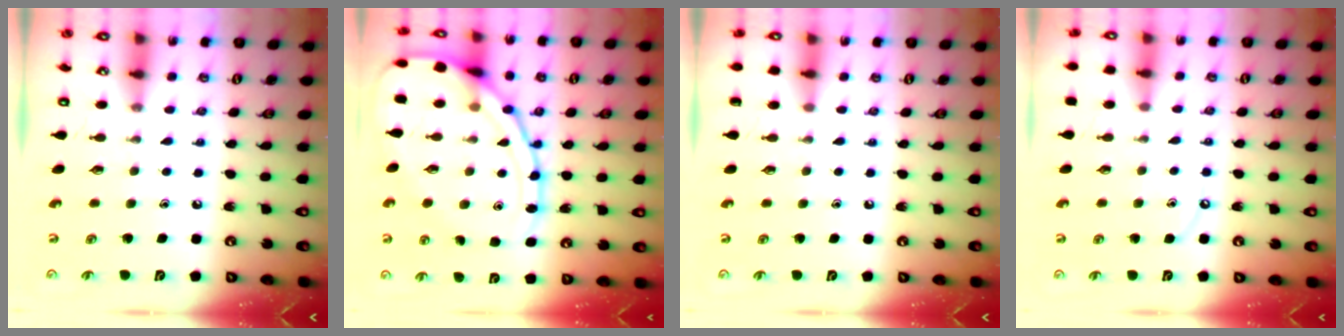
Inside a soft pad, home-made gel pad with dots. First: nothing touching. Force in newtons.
{"total": 15.8, "press": 15.8, "slide": 0.9}
{"total": 0.0}
{"total": 3.1, "press": 3.1, "slide": 0.5}